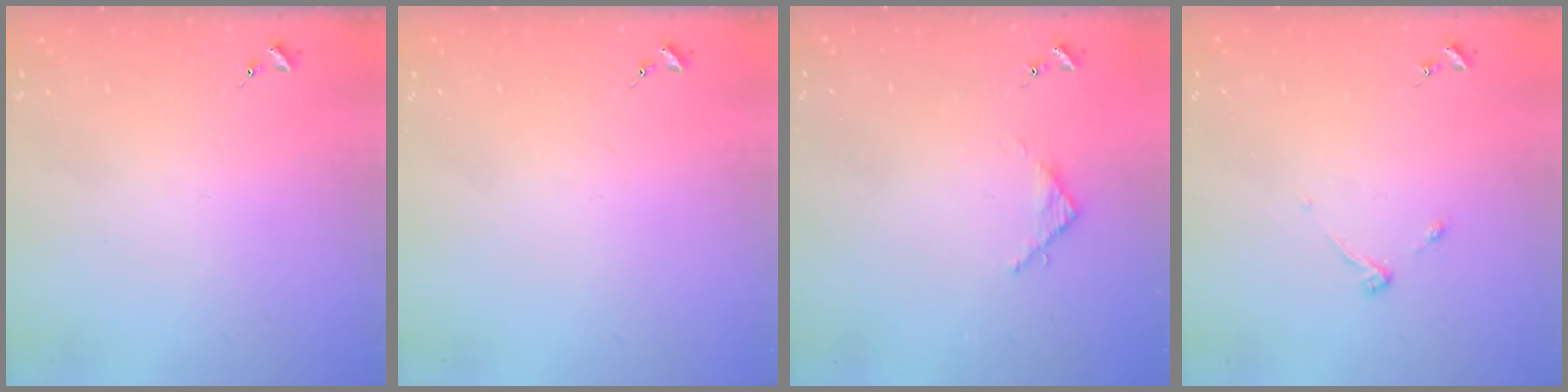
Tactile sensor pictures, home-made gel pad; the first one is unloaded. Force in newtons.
{"total": 0.0}
{"total": 3.1, "press": 3.1, "slide": 0.4}
{"total": 3.7, "press": 3.6, "slide": 0.6}